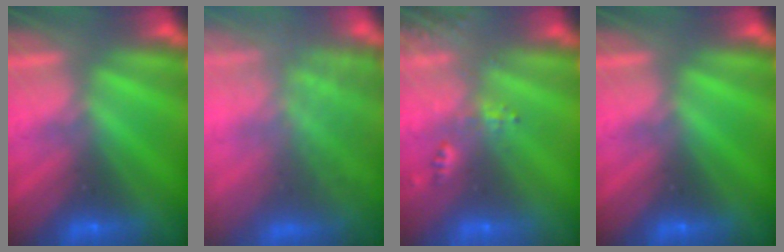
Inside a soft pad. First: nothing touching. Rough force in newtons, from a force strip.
{"total": 9.7}
{"total": 2.4}
{"total": 0.0}